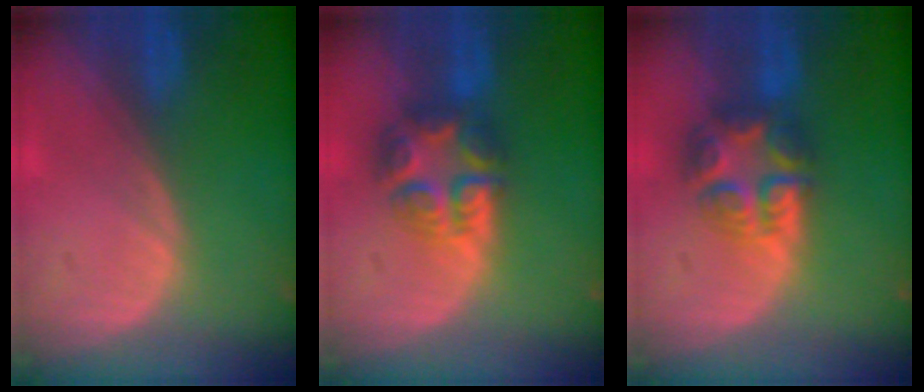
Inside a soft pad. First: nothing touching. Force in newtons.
{"total": 7.6, "press": 6.7, "slide": 3.6}
{"total": 7.6, "press": 6.7, "slide": 3.6}